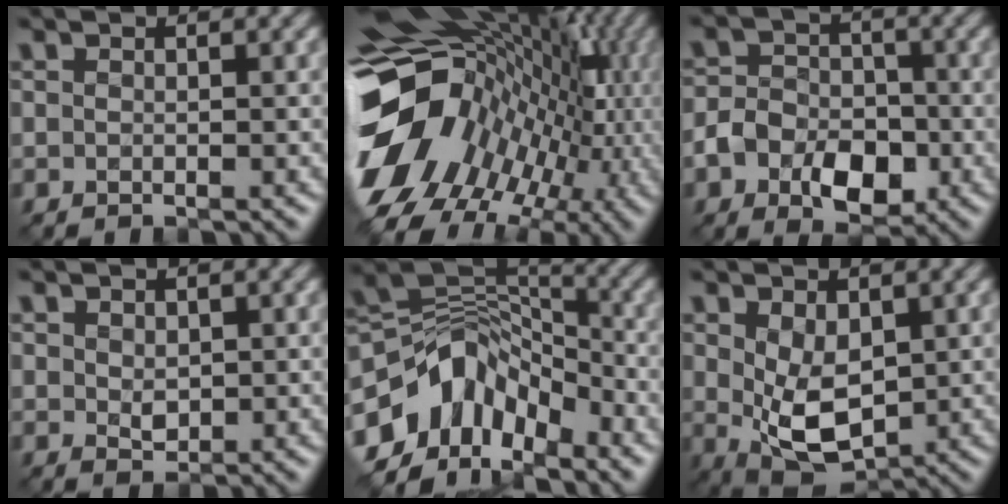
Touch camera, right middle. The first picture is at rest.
{"total": 18.5, "force": [-1.4, 13.4, 12.6], "torque": [-0.223, -0.003, 0.000]}
{"total": 6.2, "force": [-2.6, 4.3, 3.7], "torque": [-0.067, -0.001, -0.051]}
{"total": 1.5, "force": [0.3, 1.1, 1.0], "torque": [-0.018, -0.005, 0.011]}
{"total": 9.7, "force": [-4.6, 6.4, 5.7], "torque": [-0.087, 0.005, -0.097]}
{"total": 5.3, "force": [0.3, 3.2, 4.3], "torque": [-0.091, -0.010, 0.017]}